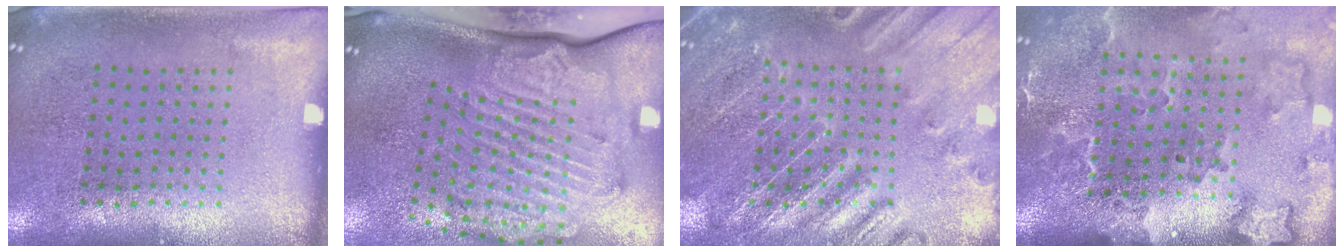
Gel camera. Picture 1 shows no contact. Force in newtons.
{"total": 3.4, "press": 2.4, "slide": 2.4}
{"total": 2.8, "press": 2.8, "slide": 0.4}
{"total": 3.0, "press": 2.3, "slide": 1.9}